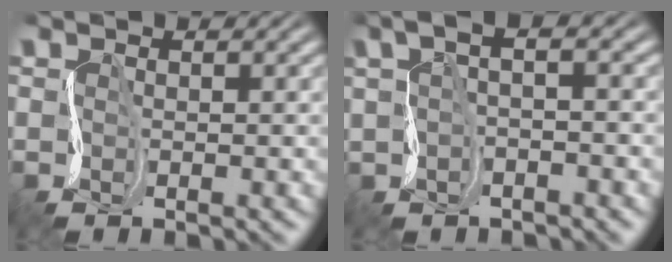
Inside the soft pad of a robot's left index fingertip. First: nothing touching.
{"total": 1.8, "force": [1.2, 0.4, 1.3], "torque": [-0.033, 0.012, 0.023]}